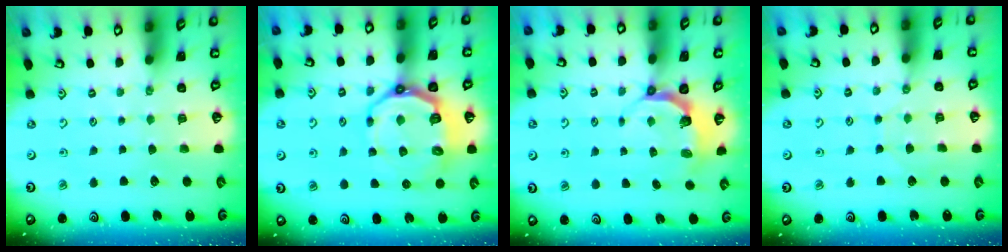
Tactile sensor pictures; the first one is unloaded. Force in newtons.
{"total": 13.2, "press": 12.6, "slide": 4.2}
{"total": 5.3, "press": 4.3, "slide": 3.1}
{"total": 3.1, "press": 3.1, "slide": 0.4}